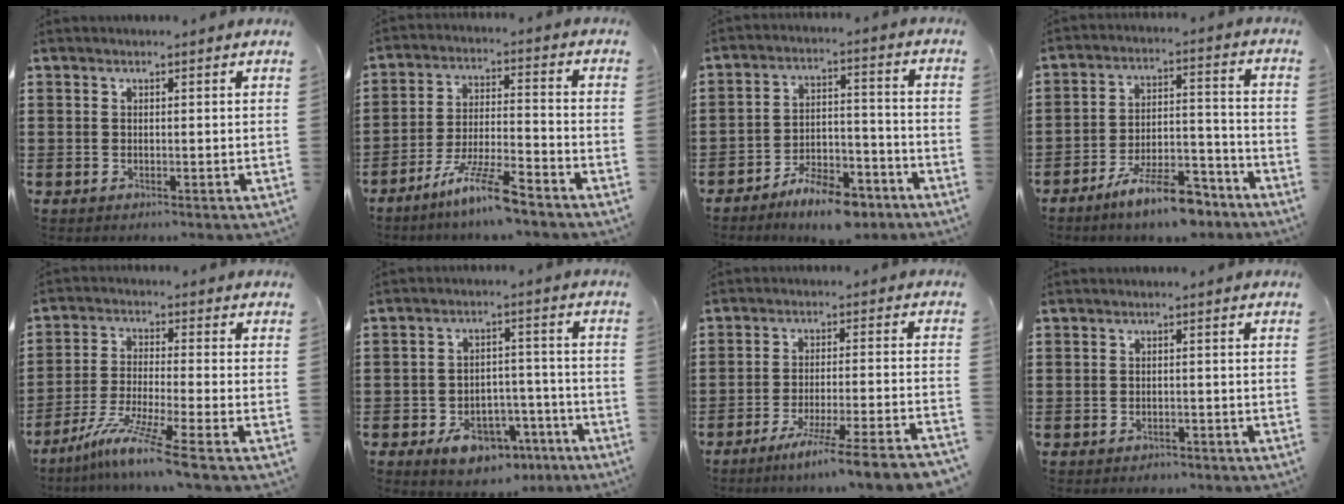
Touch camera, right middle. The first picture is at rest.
{"total": 8.8, "force": [-6.7, 0.5, 5.6], "torque": [-0.113, -0.005, -0.127]}
{"total": 8.1, "force": [-7.0, 2.1, 3.4], "torque": [-0.056, 0.018, -0.128]}
{"total": 10.0, "force": [-7.9, 2.1, 5.7], "torque": [-0.099, 0.022, -0.145]}
{"total": 8.0, "force": [-6.0, -0.7, 5.2], "torque": [-0.112, -0.021, -0.118]}
{"total": 7.3, "force": [-5.0, 4.1, 3.5], "torque": [-0.061, 0.026, -0.087]}
{"total": 6.9, "force": [-5.8, -1.5, 3.5], "torque": [-0.058, -0.022, -0.111]}
{"total": 1.0, "force": [-0.9, 0.5, 0.0], "torque": [-0.003, 0.001, -0.020]}